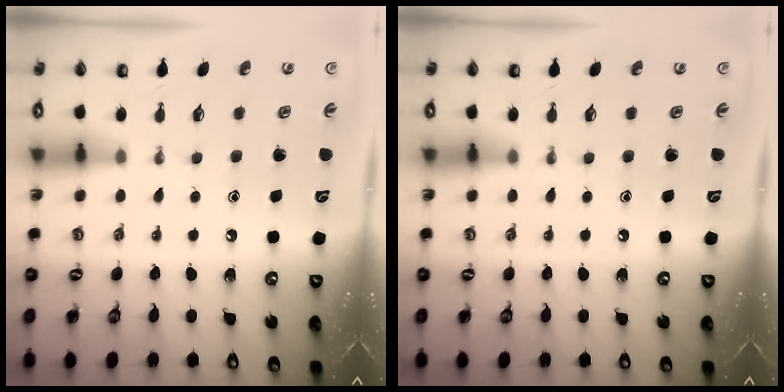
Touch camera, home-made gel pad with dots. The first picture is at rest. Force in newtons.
{"total": 0.0}